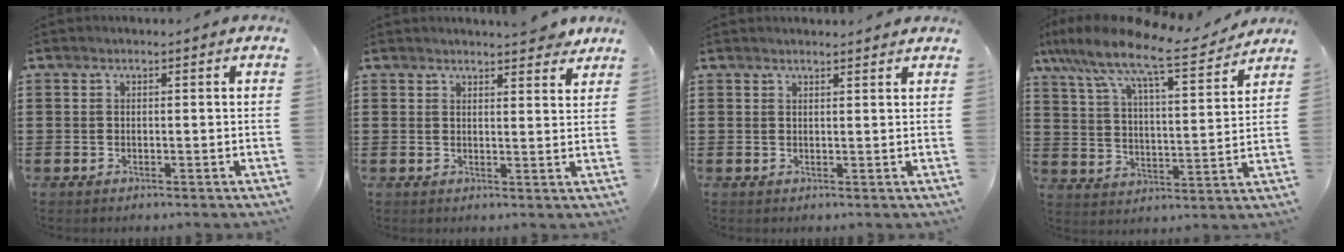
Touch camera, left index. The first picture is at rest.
{"total": 3.5, "force": [3.3, 0.5, 1.0], "torque": [-0.012, -0.011, 0.059]}
{"total": 1.2, "force": [1.1, 0.0, 0.2], "torque": [-0.006, -0.001, 0.022]}
{"total": 10.2, "force": [8.7, 1.0, 5.2], "torque": [-0.136, -0.051, 0.144]}